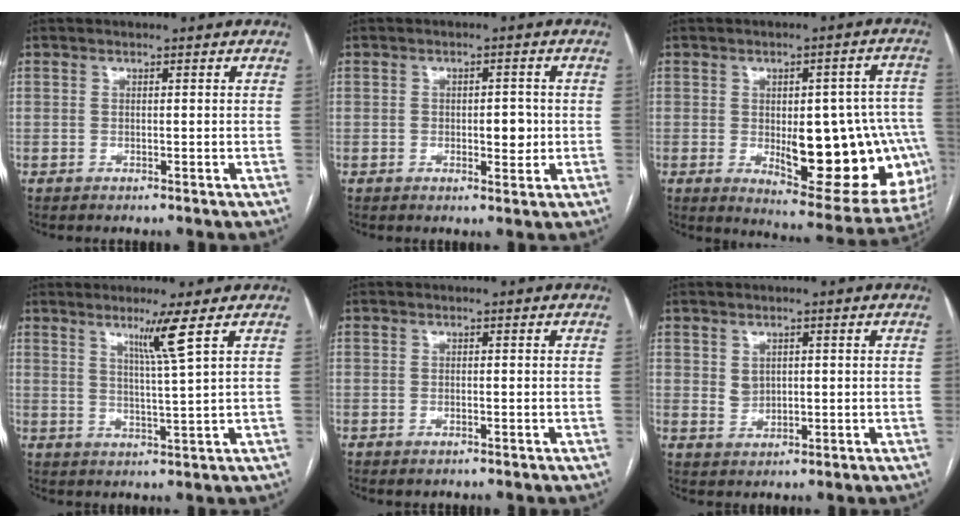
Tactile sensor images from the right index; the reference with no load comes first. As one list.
[{"total": 3.6, "force": [-0.4, 1.8, 3.1], "torque": [-0.040, 0.003, 0.000]}, {"total": 21.0, "force": [-3.7, 7.9, 19.1], "torque": [-0.165, 0.020, -0.016]}, {"total": 5.0, "force": [2.7, -1.8, 3.8], "torque": [-0.071, -0.014, 0.053]}, {"total": 0.7, "force": [-0.4, 0.2, 0.5], "torque": [-0.010, -0.001, -0.001]}, {"total": 2.6, "force": [0.7, 2.1, 1.3], "torque": [-0.026, 0.002, 0.022]}]